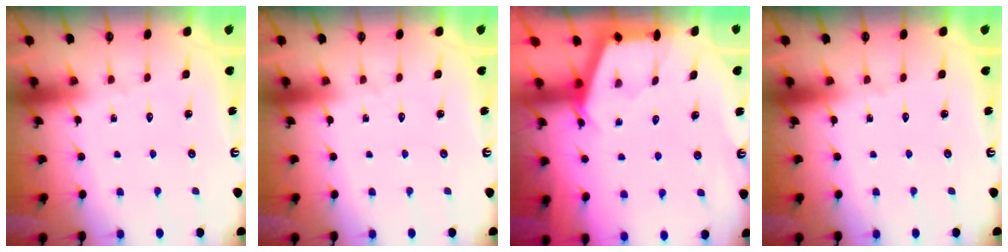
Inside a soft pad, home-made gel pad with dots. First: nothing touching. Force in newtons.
{"total": 0.0}
{"total": 2.9, "press": 2.9, "slide": 0.3}
{"total": 0.0}